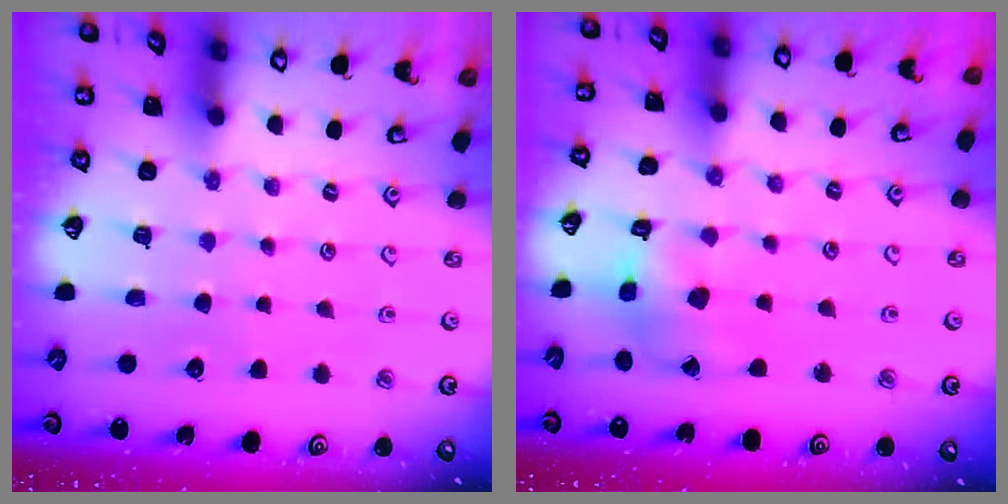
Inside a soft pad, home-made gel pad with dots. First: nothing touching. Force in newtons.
{"total": 8.7, "press": 8.7, "slide": 0.9}